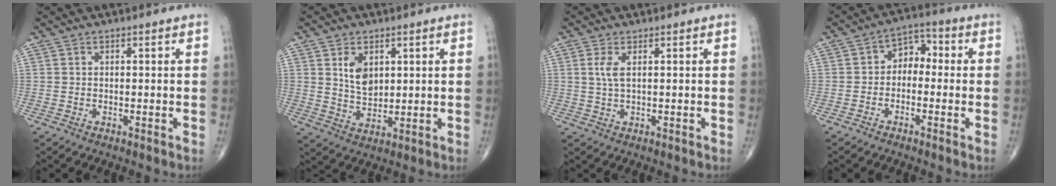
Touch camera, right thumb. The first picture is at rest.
{"total": 7.2, "force": [2.7, 4.6, 4.8], "torque": [-0.065, -0.021, 0.059]}
{"total": 2.6, "force": [0.8, 0.8, 2.4], "torque": [-0.062, 0.001, 0.023]}
{"total": 5.4, "force": [-0.8, 3.9, 3.6], "torque": [-0.028, 0.030, -0.031]}